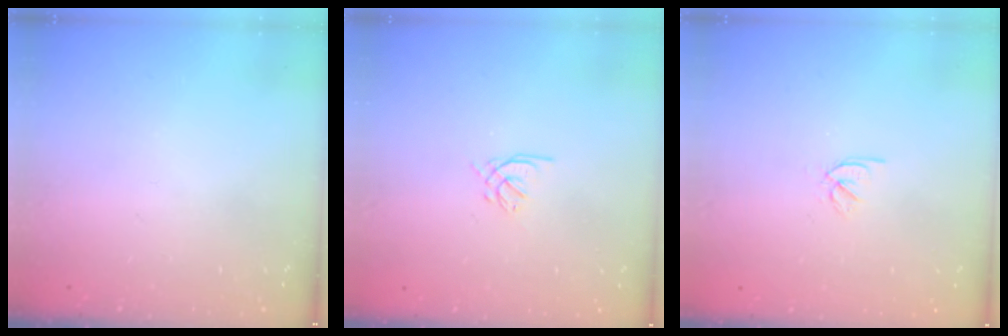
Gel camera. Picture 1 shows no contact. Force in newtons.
{"total": 1.4, "press": 1.3, "slide": 0.5}
{"total": 2.4, "press": 2.3, "slide": 0.7}